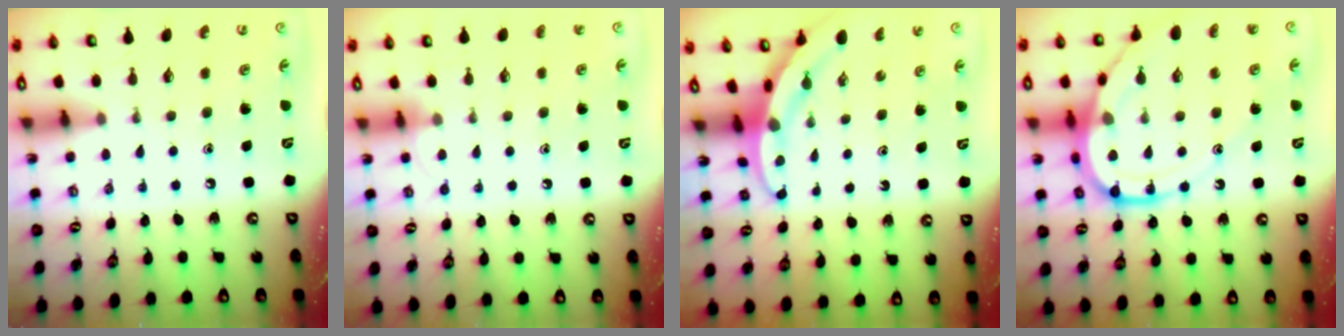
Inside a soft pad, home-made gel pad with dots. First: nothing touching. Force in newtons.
{"total": 3.3, "press": 3.3, "slide": 0.3}
{"total": 3.6, "press": 3.5, "slide": 0.4}
{"total": 16.5, "press": 16.4, "slide": 1.5}